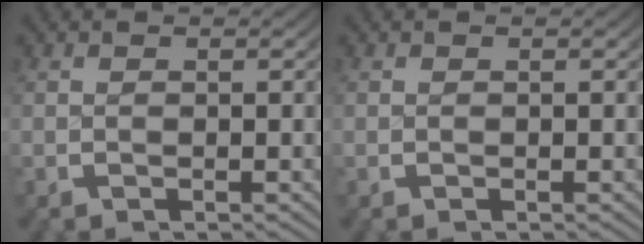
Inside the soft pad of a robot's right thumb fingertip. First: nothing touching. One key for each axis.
{"total": 0.0}